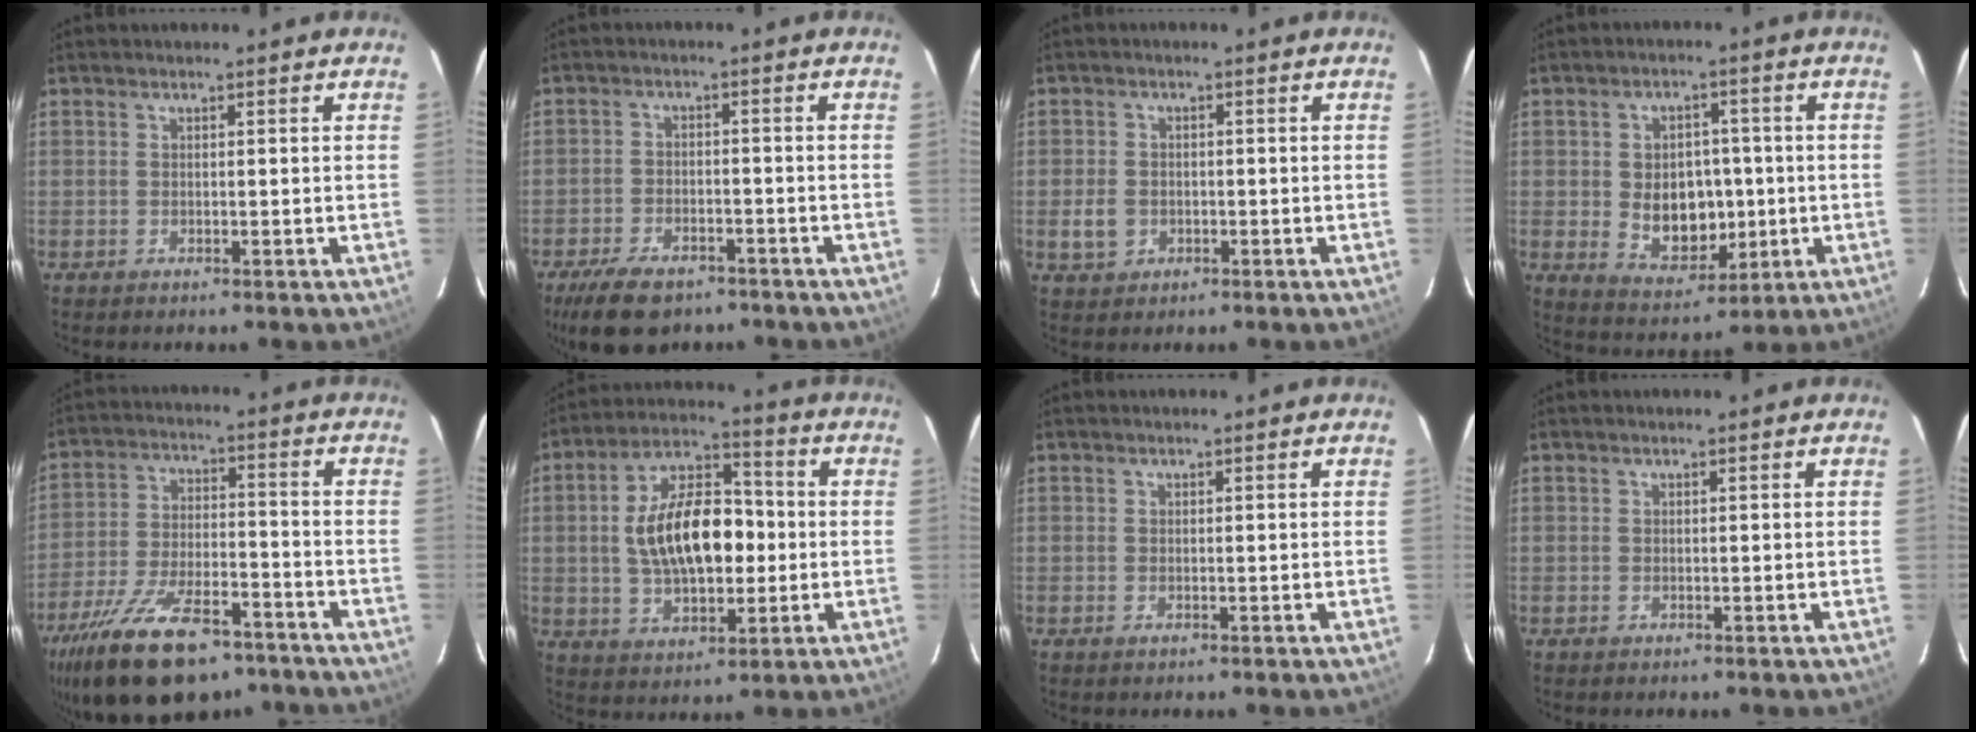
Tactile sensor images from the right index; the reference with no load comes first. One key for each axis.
{"total": 10.8, "fx": -7.9, "fy": 5.1, "fz": 5.5, "tx": -0.133, "ty": -0.009, "tz": -0.128}
{"total": 4.0, "fx": -1.0, "fy": 3.4, "fz": 1.8, "tx": -0.045, "ty": 0.004, "tz": -0.012}
{"total": 10.1, "fx": -0.8, "fy": 7.7, "fz": 6.6, "tx": -0.132, "ty": 0.002, "tz": 0.008}
{"total": 21.6, "fx": -15.3, "fy": 8.9, "fz": 12.3, "tx": -0.249, "ty": -0.027, "tz": -0.245}
{"total": 16.1, "fx": -0.2, "fy": 8.7, "fz": 13.5, "tx": -0.246, "ty": 0.021, "tz": 0.002}
{"total": 0.8, "fx": -0.3, "fy": 0.3, "fz": 0.6, "tx": -0.013, "ty": -0.003, "tz": -0.005}
{"total": 0.0}